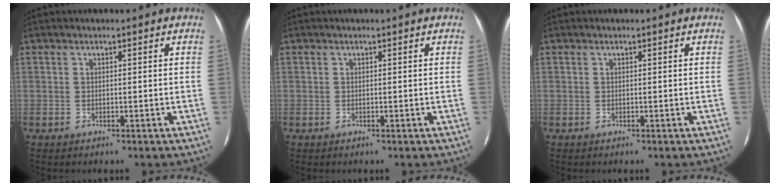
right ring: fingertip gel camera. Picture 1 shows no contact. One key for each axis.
{"total": 0.0}
{"total": 0.0}